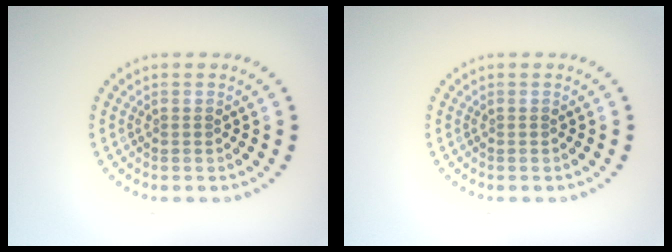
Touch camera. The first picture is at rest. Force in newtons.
{"total": 0.0}